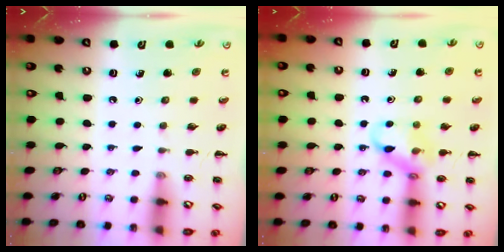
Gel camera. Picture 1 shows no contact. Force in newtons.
{"total": 12.0, "press": 11.9, "slide": 1.5}